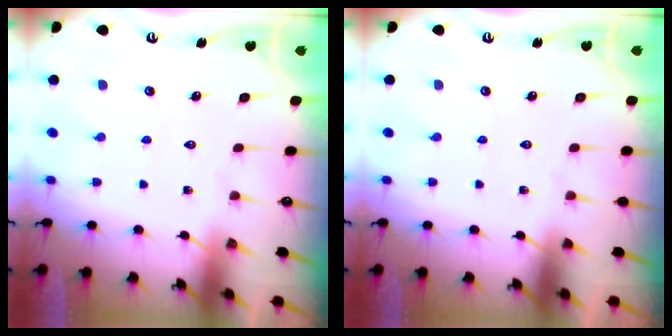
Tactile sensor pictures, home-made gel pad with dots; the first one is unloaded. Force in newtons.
{"total": 0.0}